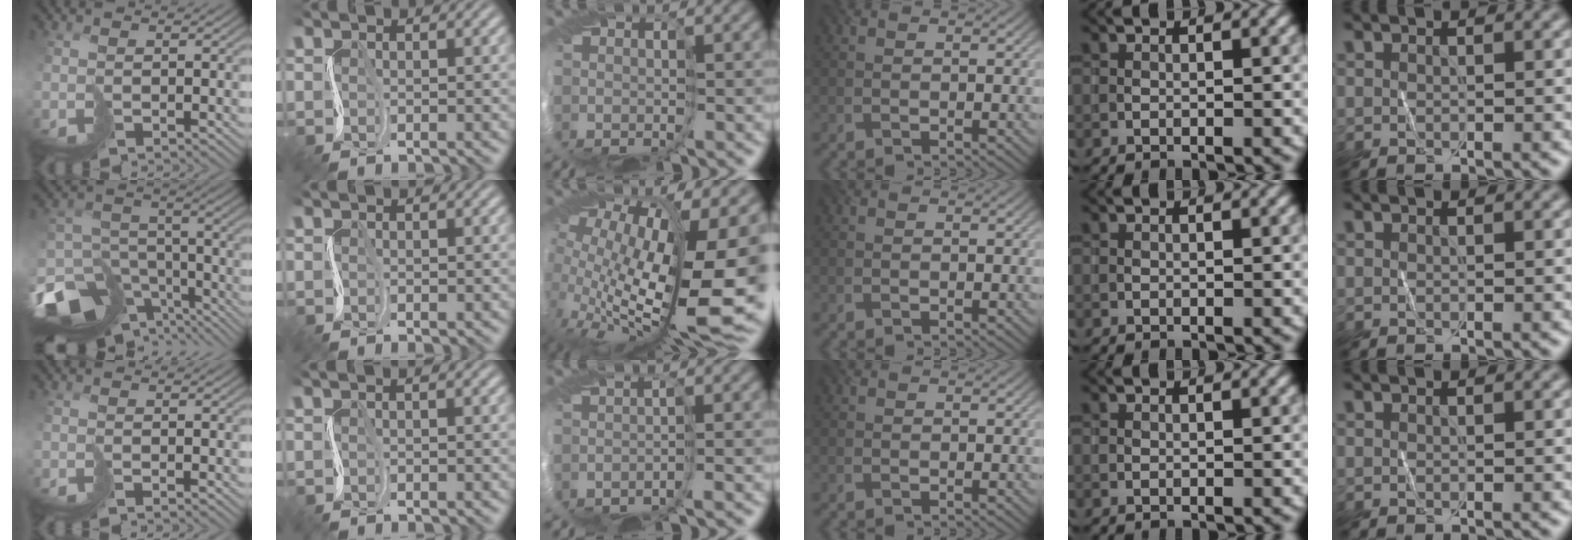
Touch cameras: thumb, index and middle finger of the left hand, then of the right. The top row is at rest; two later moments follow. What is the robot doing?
{"motion": "cut", "object": "paper"}